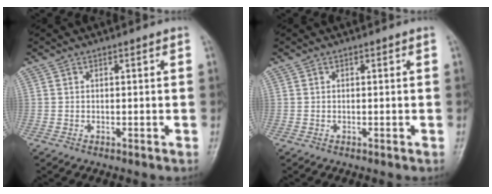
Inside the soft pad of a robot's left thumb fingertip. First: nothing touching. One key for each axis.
{"total": 0.0}